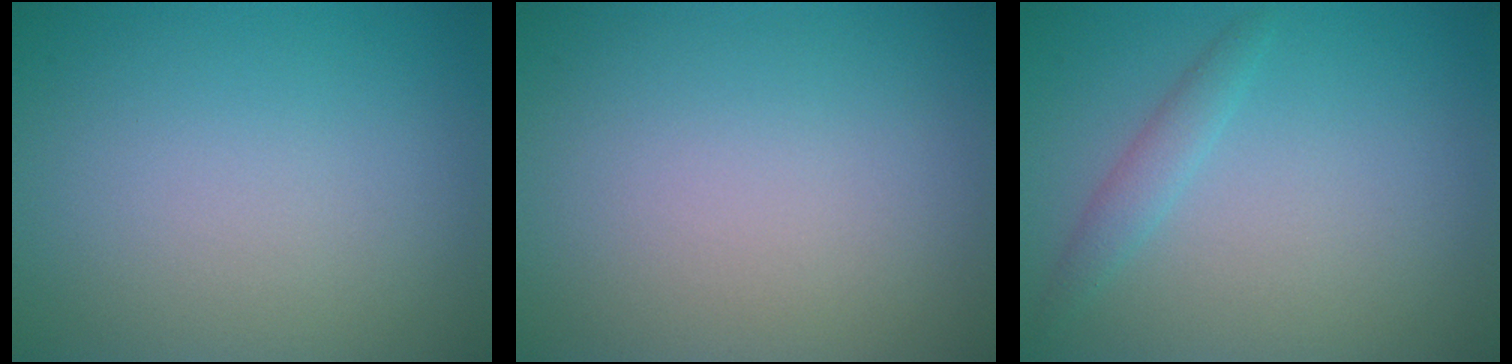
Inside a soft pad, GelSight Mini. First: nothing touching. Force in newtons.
{"total": 0.0}
{"total": 1.5, "press": 1.5, "slide": 0.0}